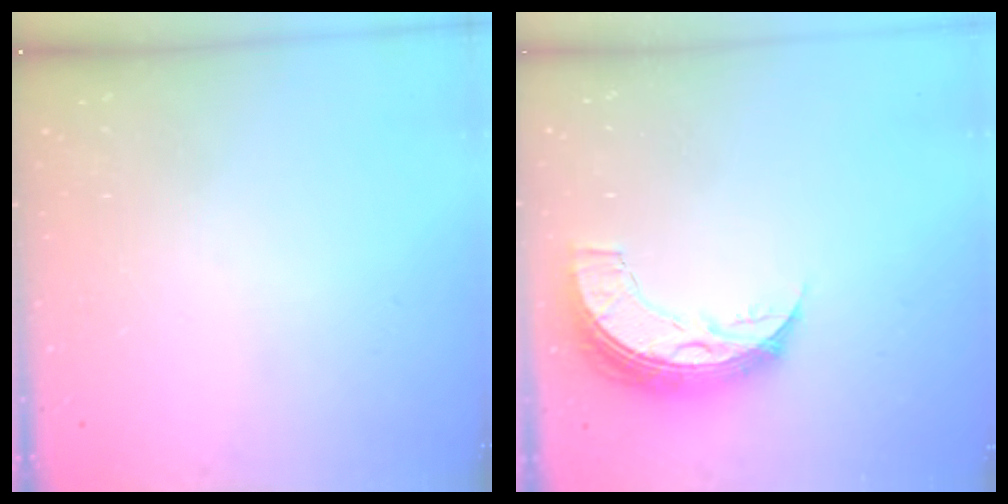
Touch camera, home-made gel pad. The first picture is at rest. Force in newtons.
{"total": 9.8, "press": 9.8, "slide": 0.8}